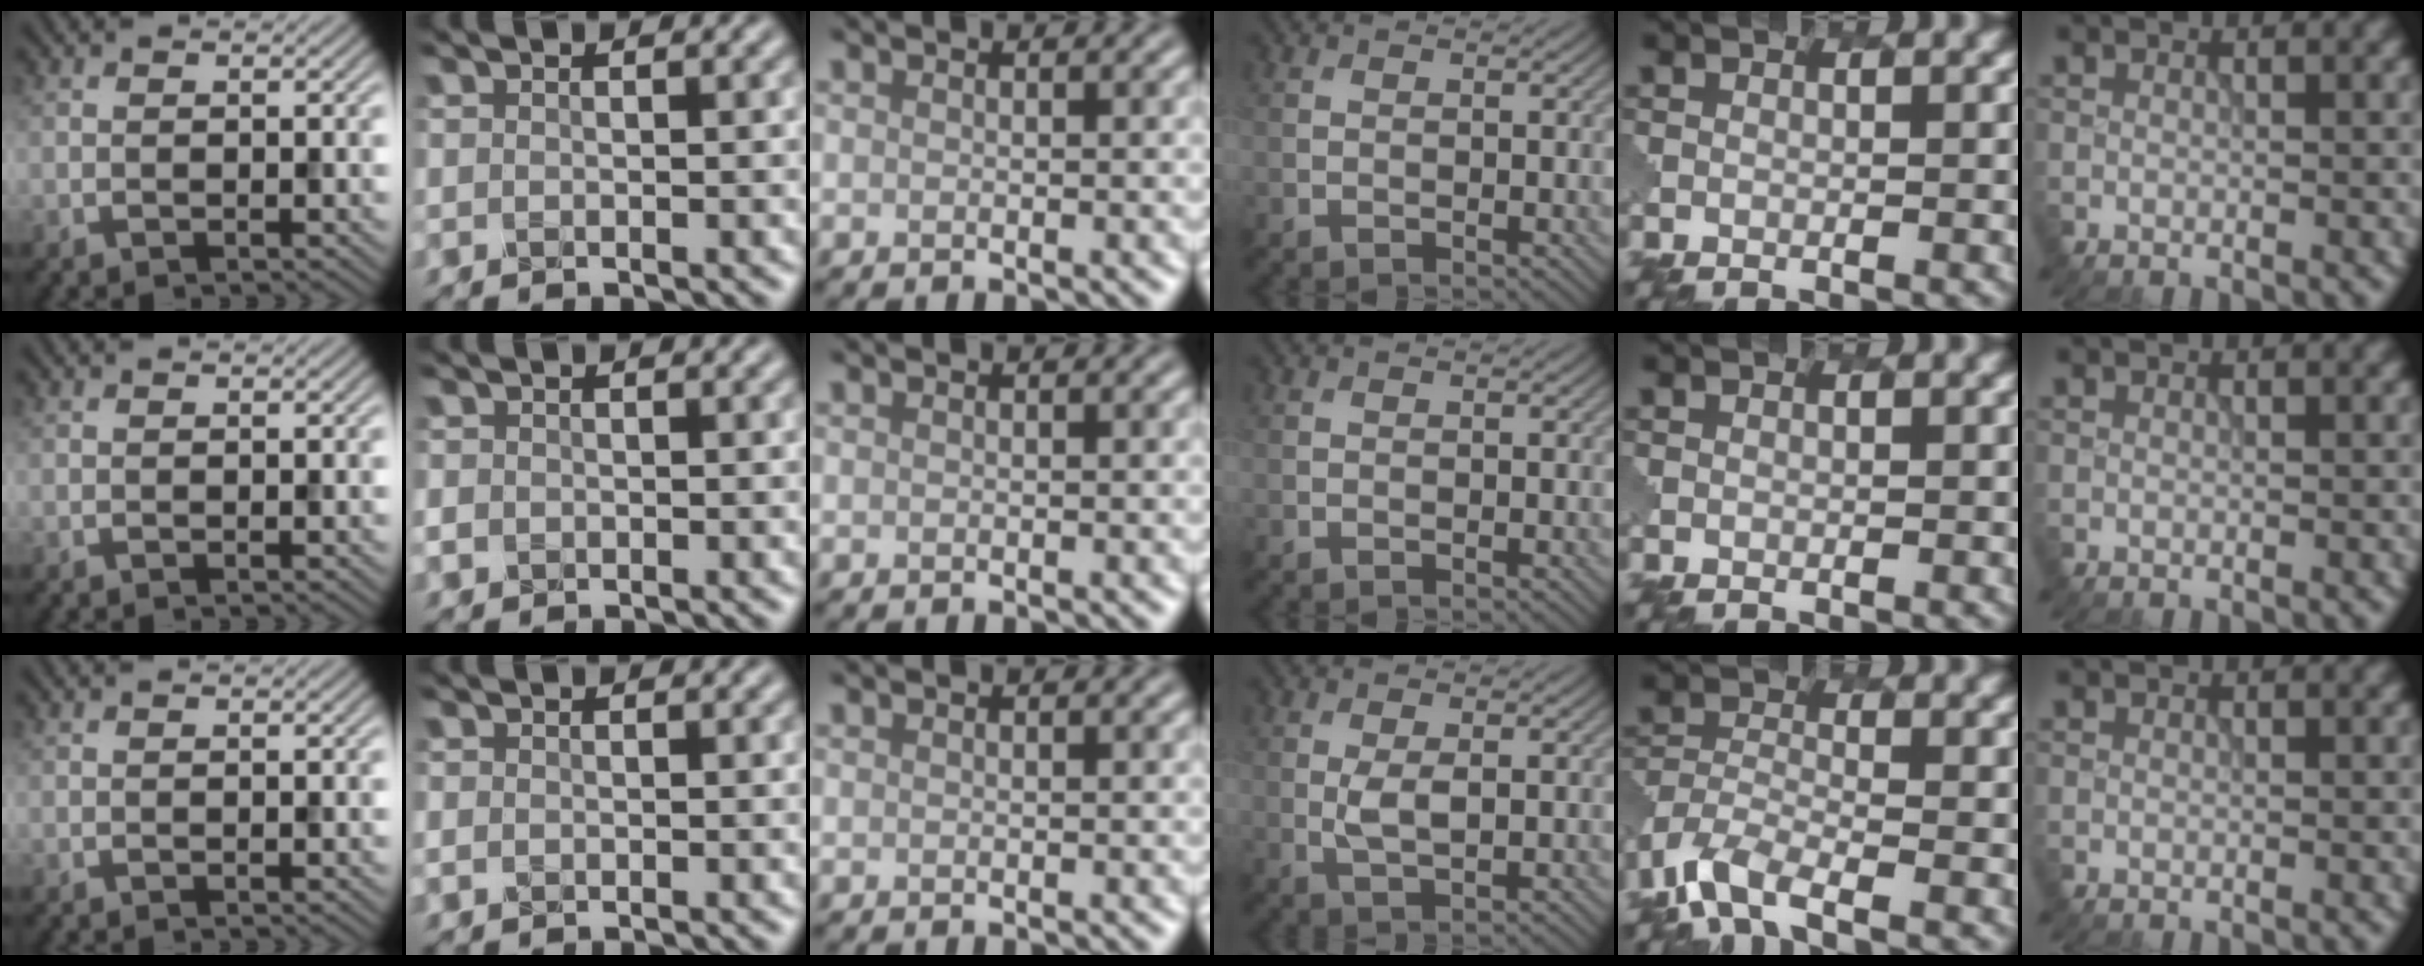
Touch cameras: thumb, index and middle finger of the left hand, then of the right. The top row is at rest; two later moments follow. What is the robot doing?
{"motion": "extract", "object": "pen bag"}